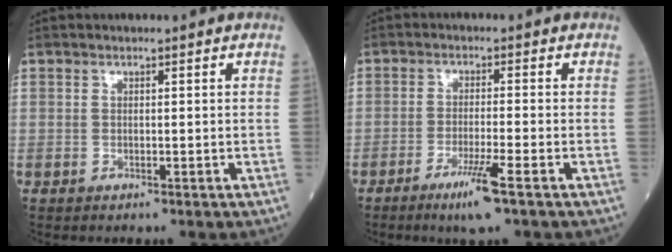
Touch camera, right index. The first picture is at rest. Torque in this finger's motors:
{"motor_torque": [0.99, -0.66, 0.53, 0.15]}